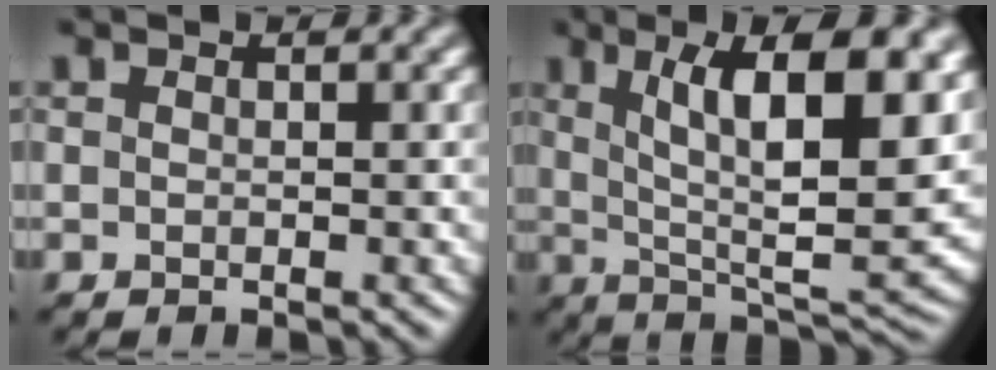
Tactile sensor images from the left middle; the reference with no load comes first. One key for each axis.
{"total": 13.2, "fx": 4.2, "fy": 4.0, "fz": 11.9, "tx": -0.180, "ty": -0.002, "tz": 0.070}